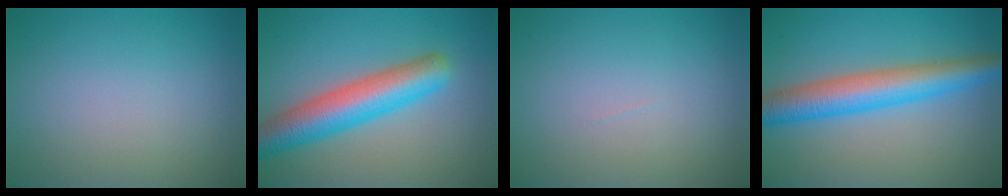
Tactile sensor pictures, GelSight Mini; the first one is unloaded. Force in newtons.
{"total": 6.9, "press": 6.9, "slide": 0.2}
{"total": 0.0}
{"total": 6.5, "press": 6.5, "slide": 0.1}